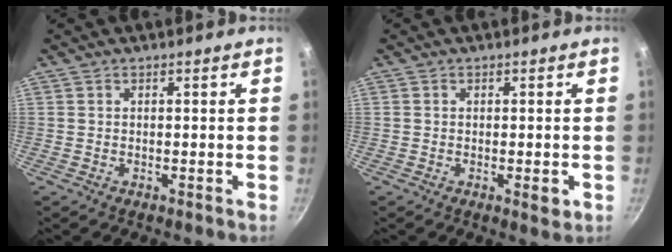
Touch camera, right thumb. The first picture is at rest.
{"total": 2.1, "force": [-0.6, 0.7, 1.8], "torque": [-0.028, -0.003, -0.009]}